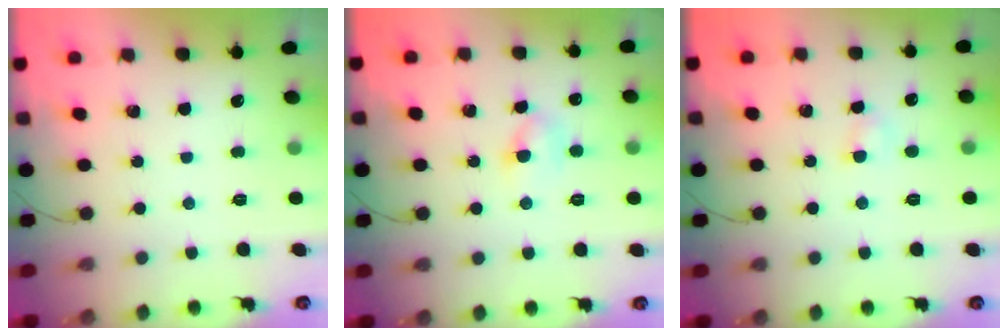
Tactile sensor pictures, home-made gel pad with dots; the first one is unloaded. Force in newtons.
{"total": 5.2, "press": 5.1, "slide": 1.0}
{"total": 3.0, "press": 2.9, "slide": 0.8}